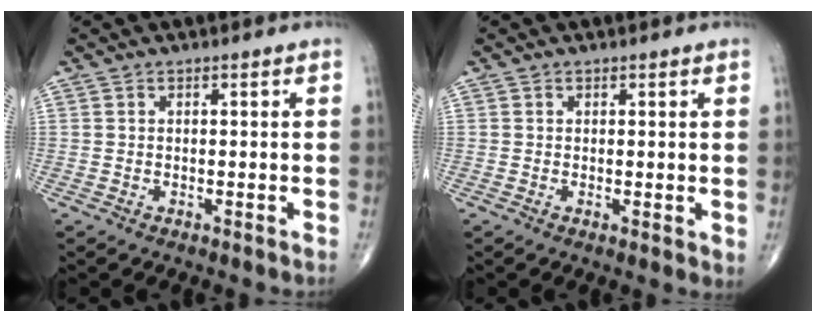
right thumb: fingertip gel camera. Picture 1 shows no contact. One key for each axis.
{"total": 1.7, "fx": 0.4, "fy": 0.7, "fz": 1.5, "tx": -0.024, "ty": -0.009, "tz": 0.003}